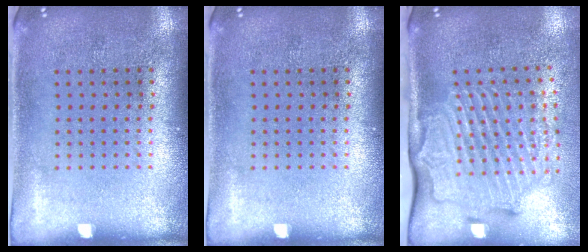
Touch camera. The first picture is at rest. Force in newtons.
{"total": 0.0}
{"total": 2.9, "press": 2.2, "slide": 1.9}